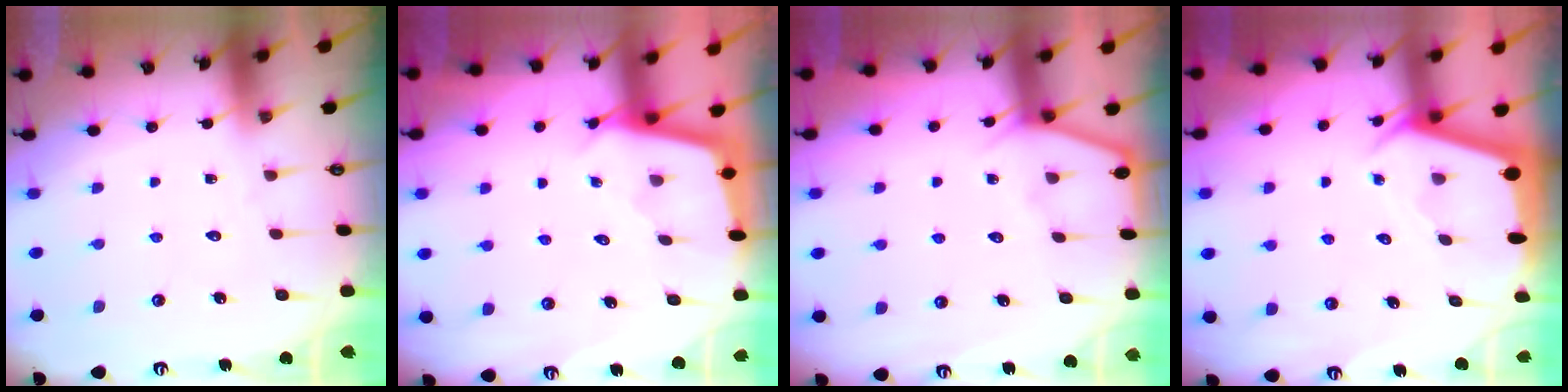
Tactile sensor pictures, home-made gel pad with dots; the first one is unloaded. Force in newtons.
{"total": 2.2, "press": 2.2, "slide": 0.2}
{"total": 4.1, "press": 4.0, "slide": 0.5}
{"total": 2.5, "press": 2.5, "slide": 0.4}